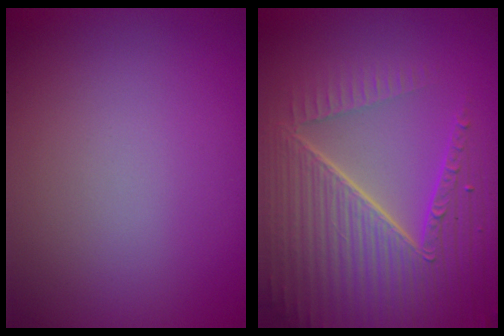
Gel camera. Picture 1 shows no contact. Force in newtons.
{"total": 9.6, "press": 6.2, "slide": 7.3}